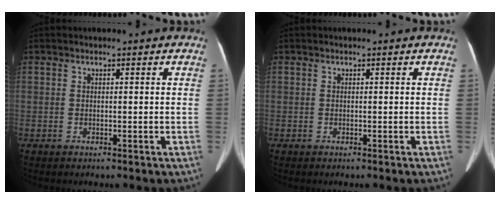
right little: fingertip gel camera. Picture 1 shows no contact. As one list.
[{"total": 0.0}]